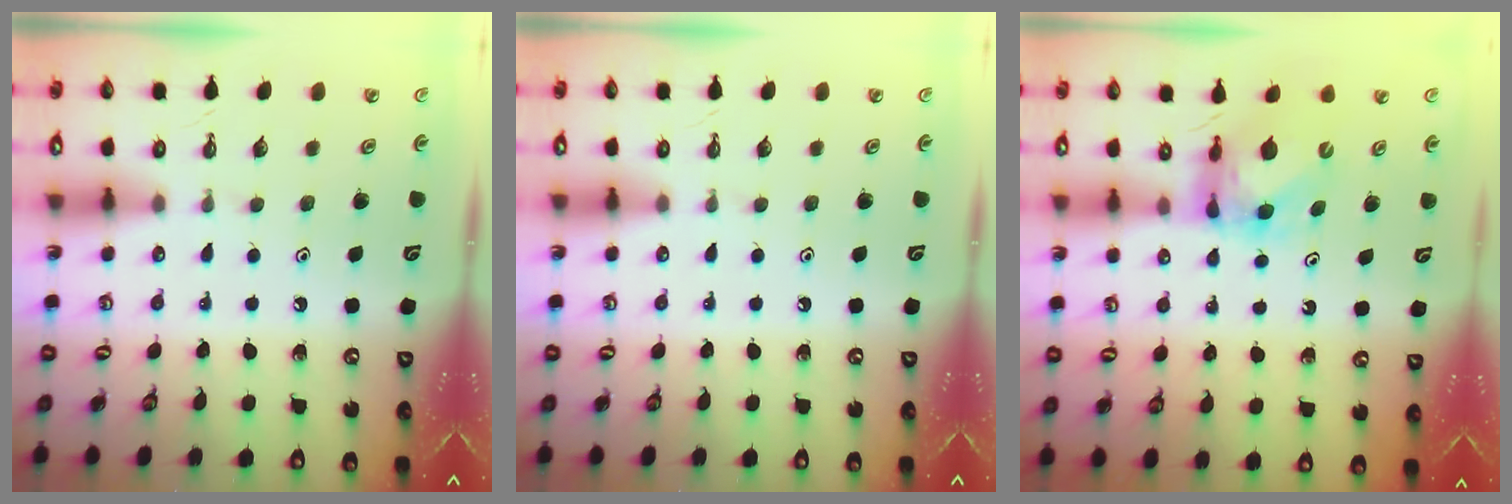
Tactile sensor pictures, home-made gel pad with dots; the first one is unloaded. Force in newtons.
{"total": 0.0}
{"total": 5.6, "press": 5.6, "slide": 0.4}